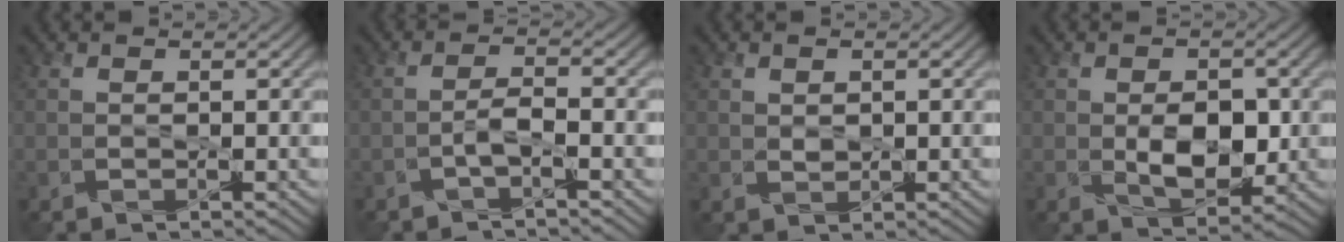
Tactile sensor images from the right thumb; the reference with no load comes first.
{"total": 1.8, "force": [-1.3, -0.3, 1.2], "torque": [-0.022, 0.012, -0.026]}
{"total": 0.9, "force": [0.5, 0.5, 0.6], "torque": [-0.022, 0.000, 0.008]}
{"total": 5.9, "force": [-0.8, 3.3, 4.8], "torque": [-0.075, -0.008, -0.009]}